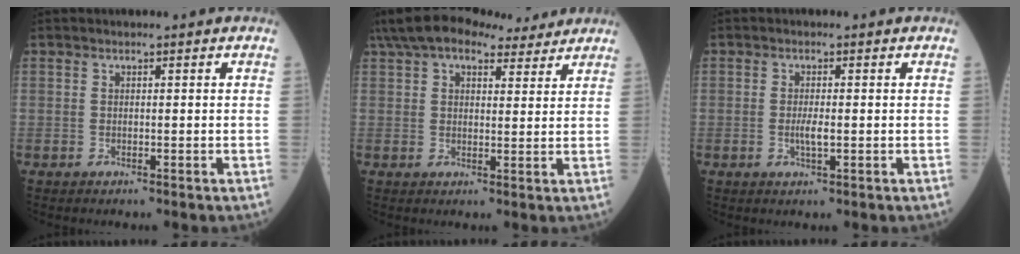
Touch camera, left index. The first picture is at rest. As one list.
[{"total": 13.7, "force": [11.0, 5.1, 6.4], "torque": [-0.110, 0.055, 0.165]}, {"total": 2.1, "force": [-0.3, 0.4, 2.0], "torque": [-0.043, -0.001, -0.003]}]